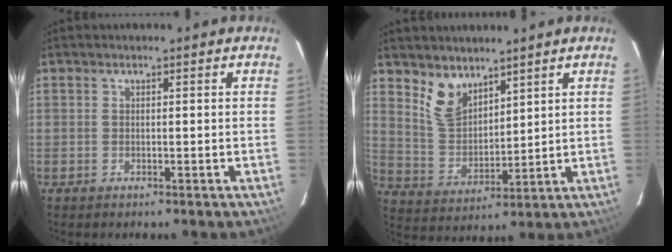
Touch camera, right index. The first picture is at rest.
{"total": 7.8, "force": [5.7, 4.2, 3.4], "torque": [-0.060, 0.001, 0.121]}